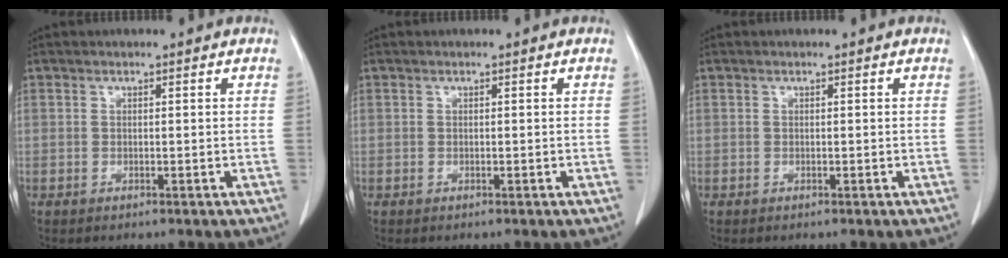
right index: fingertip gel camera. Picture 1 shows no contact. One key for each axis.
{"total": 0.0}
{"total": 0.0}